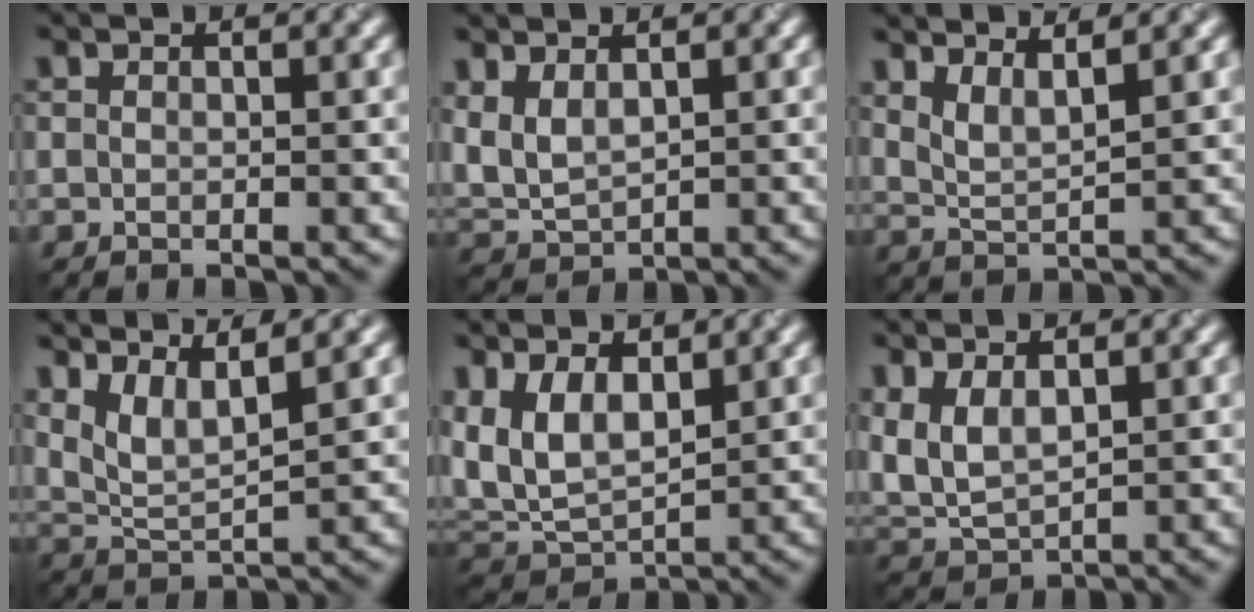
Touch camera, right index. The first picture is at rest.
{"total": 3.6, "force": [1.3, 2.3, 2.5], "torque": [-0.064, 0.003, 0.034]}
{"total": 2.9, "force": [2.4, 0.6, 1.6], "torque": [-0.028, 0.001, 0.050]}
{"total": 3.8, "force": [2.8, 1.0, 2.4], "torque": [-0.055, 0.002, 0.062]}
{"total": 6.4, "force": [2.0, 3.8, 4.8], "torque": [-0.124, 0.004, 0.036]}
{"total": 4.3, "force": [1.4, 2.5, 3.2], "torque": [-0.080, 0.006, 0.031]}